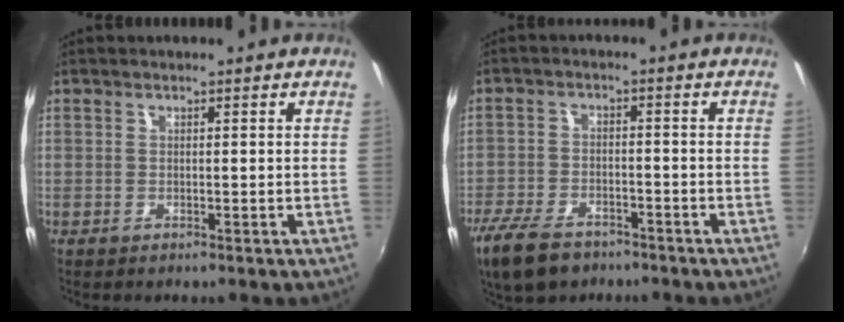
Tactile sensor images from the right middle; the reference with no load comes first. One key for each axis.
{"total": 10.9, "fx": -7.8, "fy": 5.3, "fz": 5.5, "tx": -0.144, "ty": -0.019, "tz": -0.142}